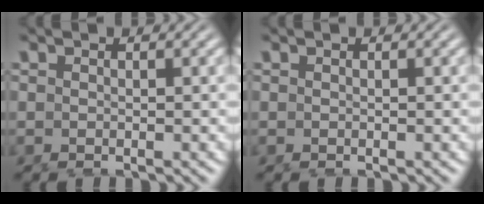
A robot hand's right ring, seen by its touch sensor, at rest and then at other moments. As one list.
[{"total": 0.0}]